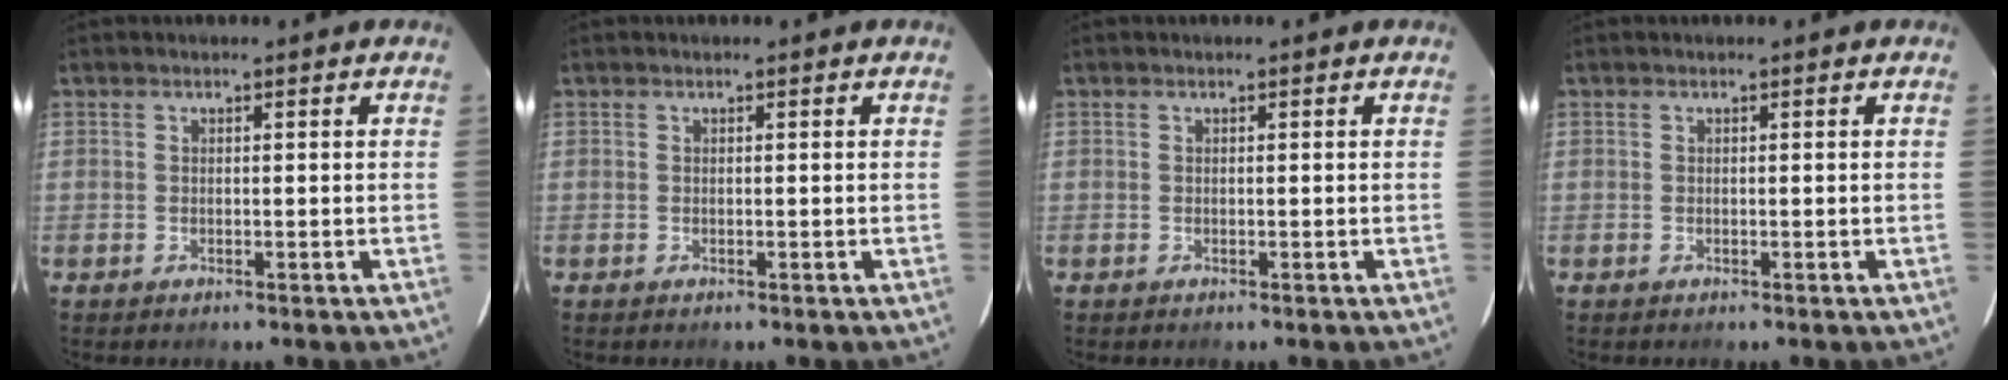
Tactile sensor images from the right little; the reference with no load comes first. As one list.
[{"total": 0.0}, {"total": 0.0}, {"total": 0.0}]